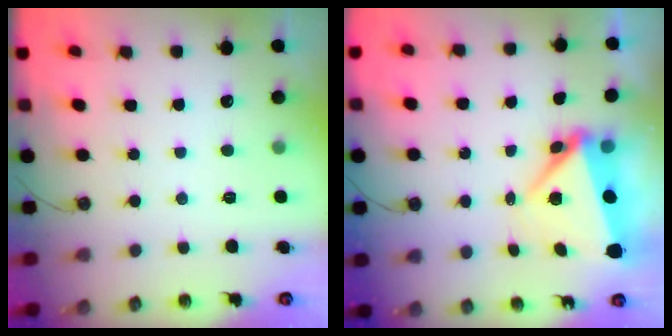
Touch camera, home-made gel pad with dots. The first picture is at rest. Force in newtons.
{"total": 7.2, "press": 7.0, "slide": 1.8}